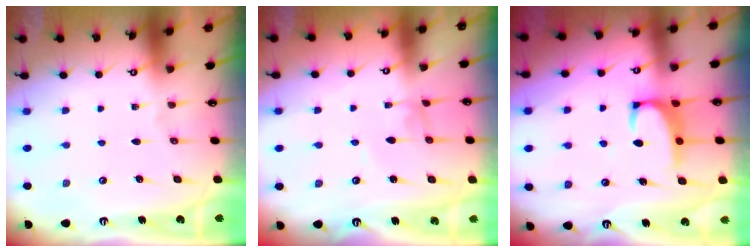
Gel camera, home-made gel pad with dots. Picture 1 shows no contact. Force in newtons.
{"total": 2.8, "press": 2.8, "slide": 0.1}
{"total": 2.5, "press": 2.3, "slide": 0.8}